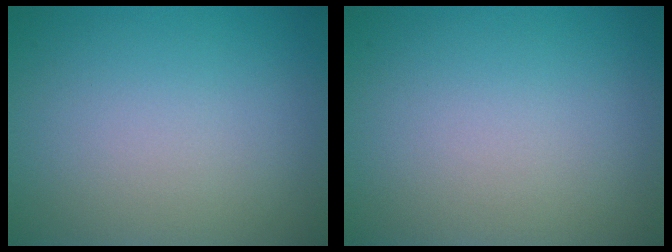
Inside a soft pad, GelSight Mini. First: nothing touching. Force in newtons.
{"total": 0.0}